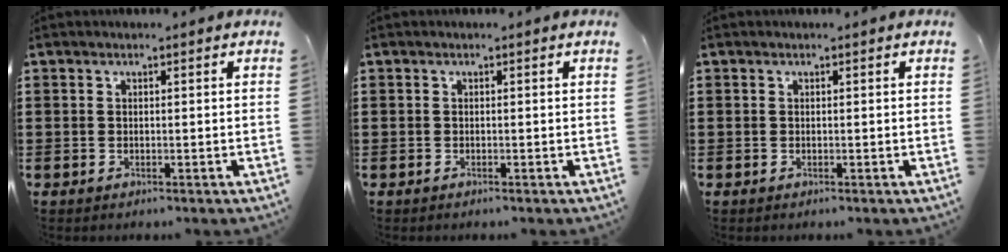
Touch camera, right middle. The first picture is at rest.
{"total": 0.0}
{"total": 0.0}